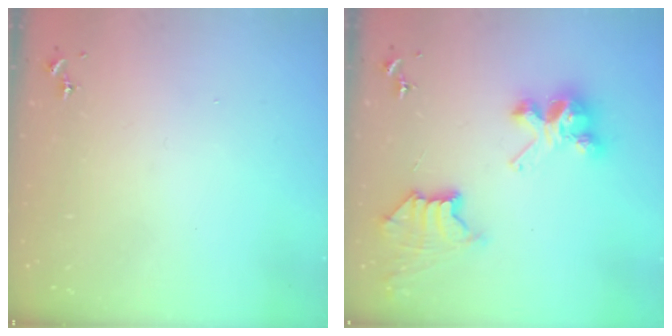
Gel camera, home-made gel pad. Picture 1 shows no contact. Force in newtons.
{"total": 10.0, "press": 9.9, "slide": 0.6}